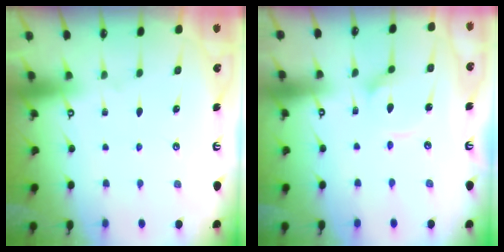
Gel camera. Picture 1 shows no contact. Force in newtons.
{"total": 7.6, "press": 7.5, "slide": 0.8}